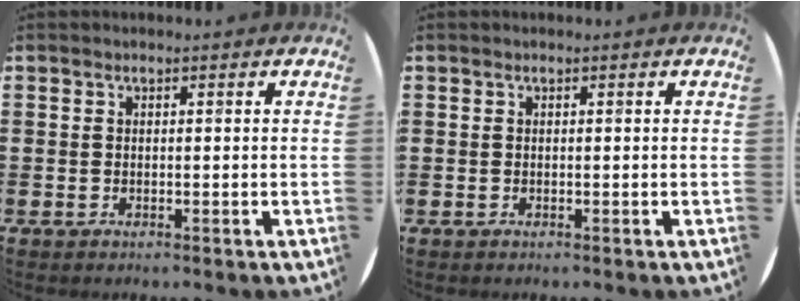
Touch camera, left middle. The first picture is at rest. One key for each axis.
{"total": 0.0}